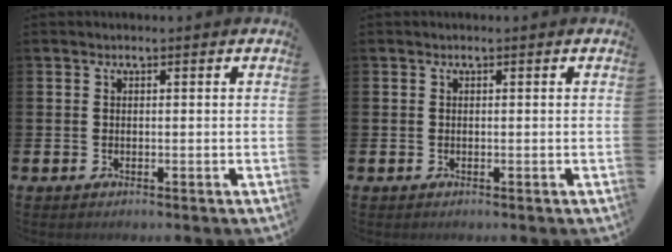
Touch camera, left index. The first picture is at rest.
{"total": 0.0}